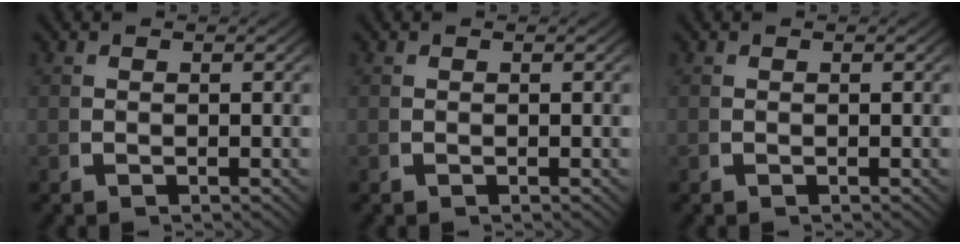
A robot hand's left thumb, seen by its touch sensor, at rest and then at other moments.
{"total": 0.0}
{"total": 0.0}